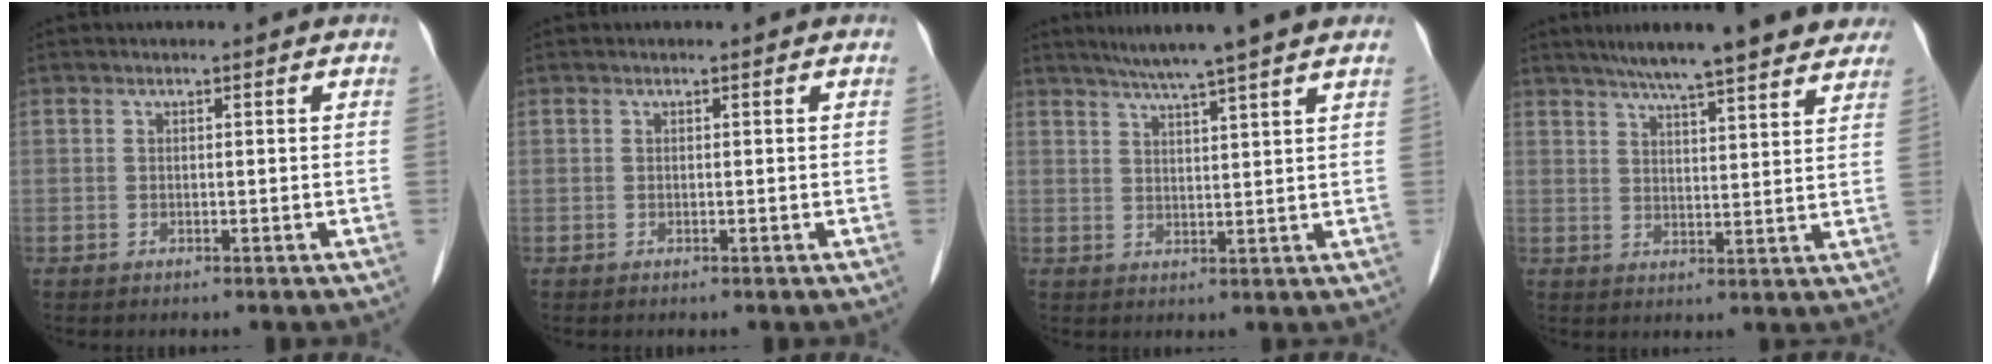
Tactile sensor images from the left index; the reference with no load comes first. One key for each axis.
{"total": 0.0}
{"total": 7.5, "fx": 6.2, "fy": -1.2, "fz": 4.1, "tx": -0.067, "ty": 0.015, "tz": 0.092}
{"total": 17.4, "fx": 14.7, "fy": 2.7, "fz": 8.9, "tx": -0.126, "ty": 0.026, "tz": 0.191}